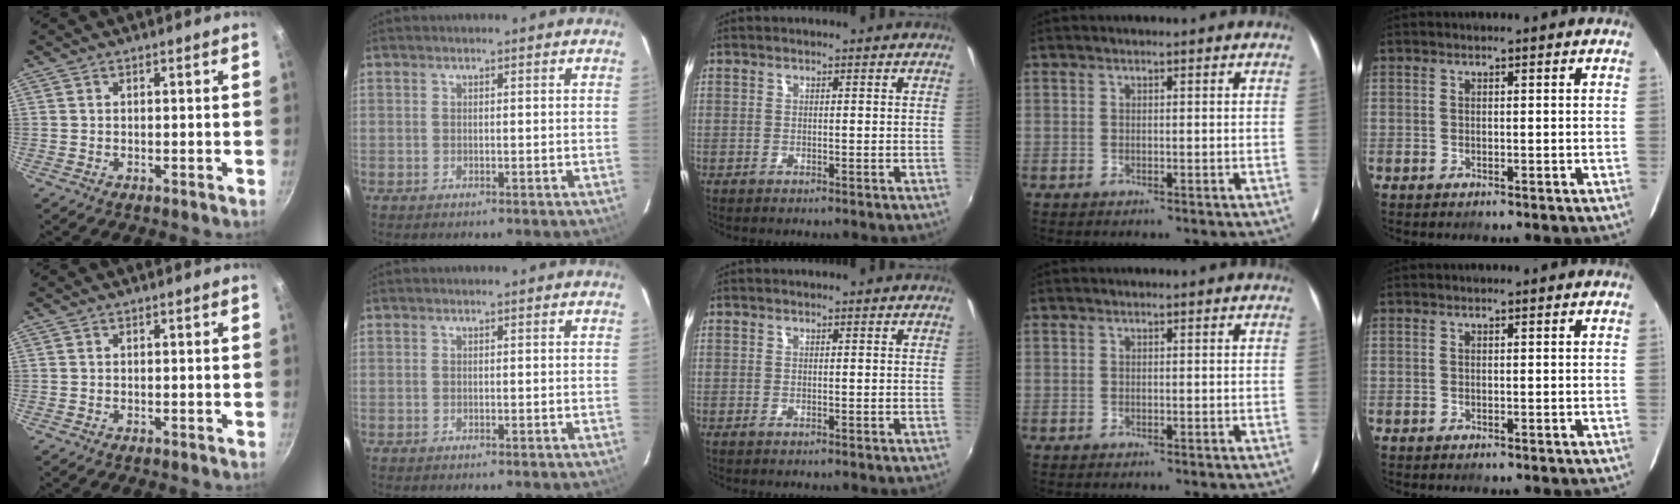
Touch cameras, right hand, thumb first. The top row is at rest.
{}